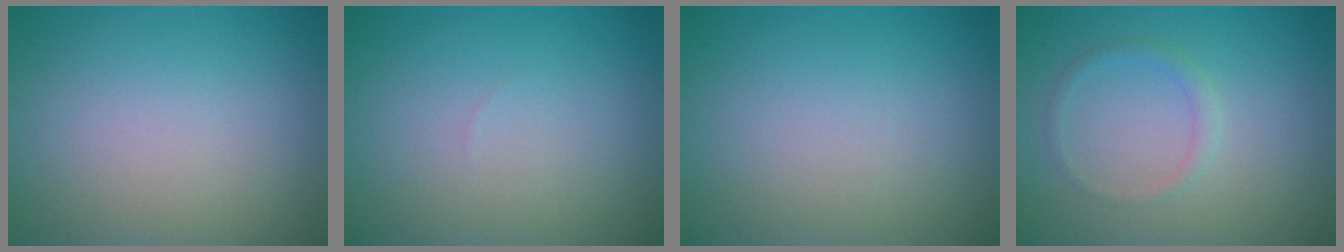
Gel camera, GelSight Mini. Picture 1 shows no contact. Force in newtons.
{"total": 0.0}
{"total": 0.0}
{"total": 1.2, "press": 1.2, "slide": 0.0}